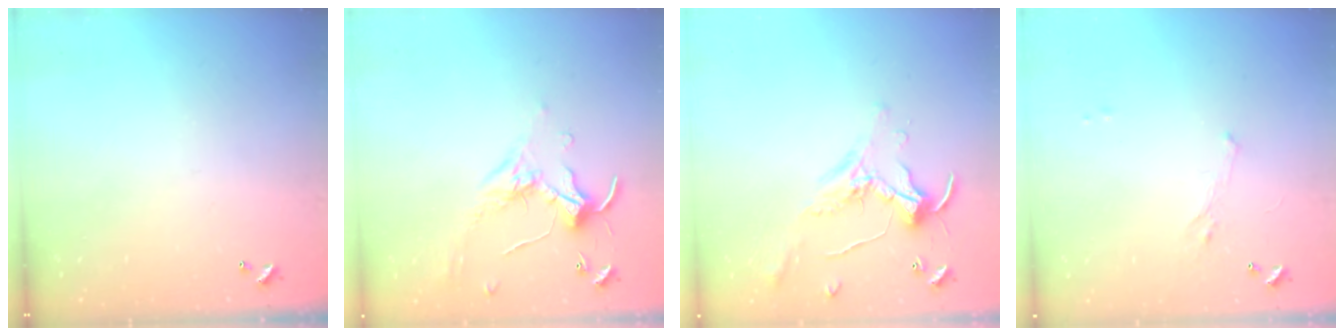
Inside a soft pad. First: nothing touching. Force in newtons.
{"total": 0.0}
{"total": 0.8, "press": 0.8, "slide": 0.2}
{"total": 1.4, "press": 1.3, "slide": 0.6}